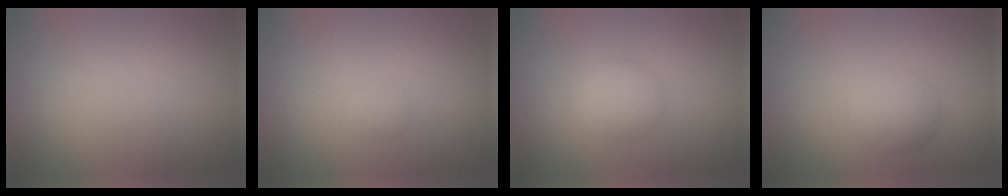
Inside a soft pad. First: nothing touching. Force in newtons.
{"total": 0.7, "press": 0.7, "slide": 0.0}
{"total": 2.4, "press": 2.4, "slide": 0.1}
{"total": 2.5, "press": 2.5, "slide": 0.1}